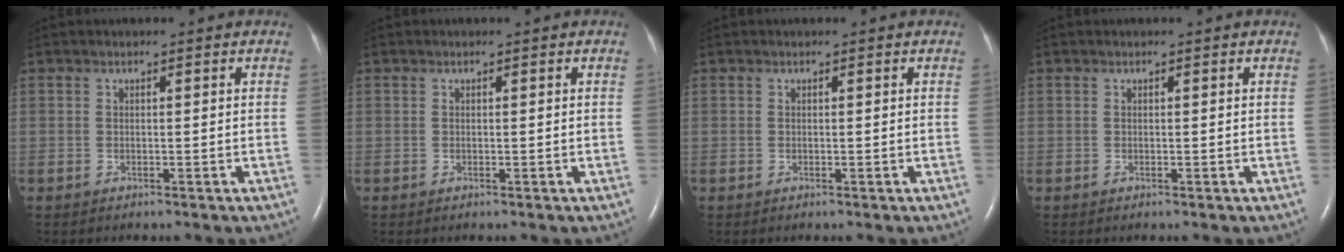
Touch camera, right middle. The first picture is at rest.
{"total": 0.0}
{"total": 0.0}
{"total": 0.0}